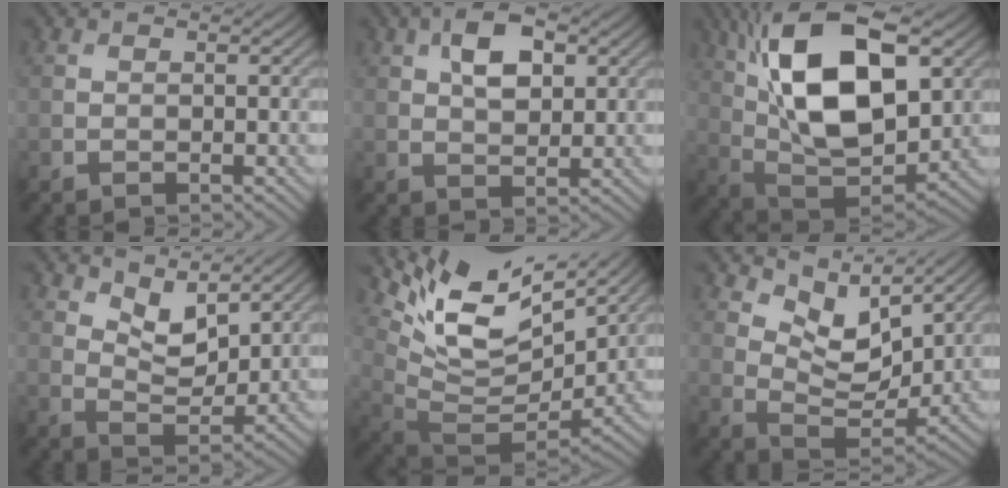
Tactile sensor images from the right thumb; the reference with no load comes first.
{"total": 6.3, "force": [2.2, 3.5, 4.8], "torque": [-0.088, 0.007, 0.032]}
{"total": 18.6, "force": [5.7, 9.2, 15.2], "torque": [-0.289, 0.029, 0.086]}
{"total": 5.5, "force": [3.9, 2.4, 3.1], "torque": [-0.069, -0.011, 0.067]}
{"total": 13.6, "force": [7.7, 5.8, 9.6], "torque": [-0.194, 0.010, 0.146]}
{"total": 7.4, "force": [5.0, 3.5, 4.2], "torque": [-0.091, -0.010, 0.089]}